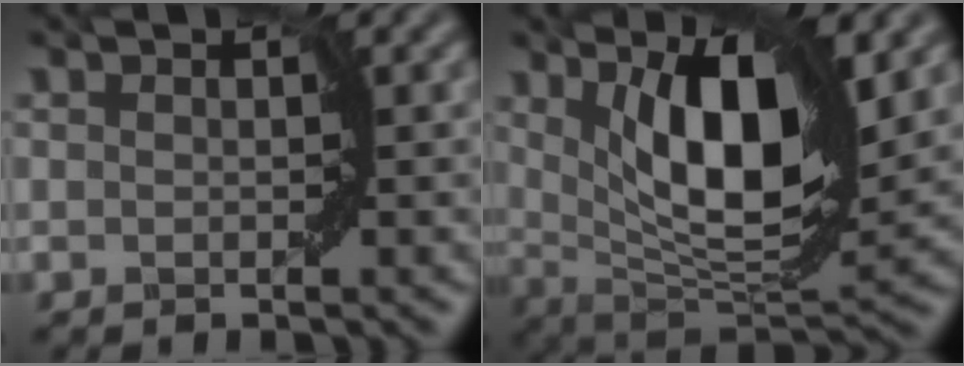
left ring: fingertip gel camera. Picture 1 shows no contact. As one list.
[{"total": 9.5, "force": [3.3, 3.0, 8.4], "torque": [-0.130, -0.012, 0.058]}]